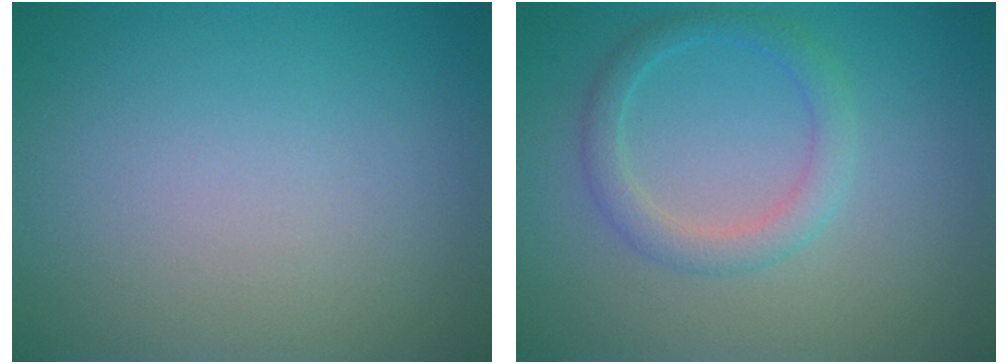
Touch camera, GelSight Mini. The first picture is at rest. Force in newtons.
{"total": 2.5, "press": 2.5, "slide": 0.1}